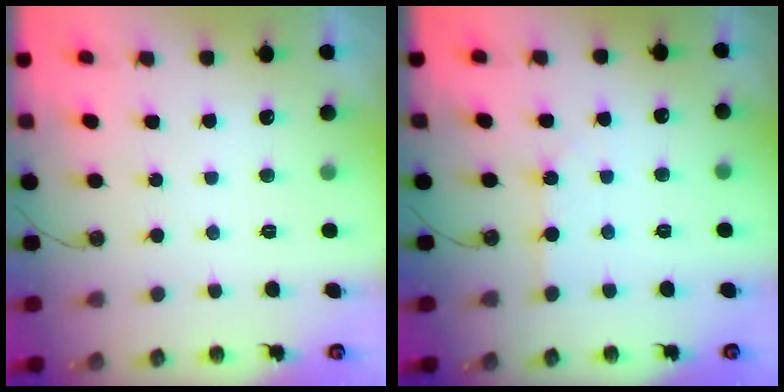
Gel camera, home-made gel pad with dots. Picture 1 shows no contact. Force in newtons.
{"total": 2.7, "press": 2.7, "slide": 0.4}